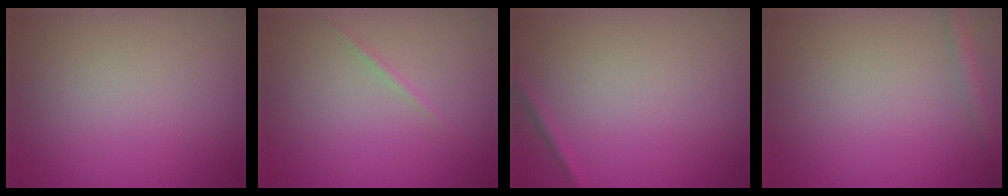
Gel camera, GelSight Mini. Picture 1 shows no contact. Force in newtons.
{"total": 0.6, "press": 0.6, "slide": 0.0}
{"total": 0.6, "press": 0.6, "slide": 0.1}
{"total": 1.5, "press": 1.5, "slide": 0.1}